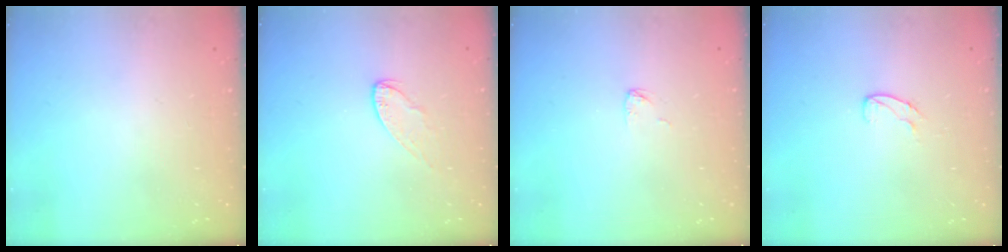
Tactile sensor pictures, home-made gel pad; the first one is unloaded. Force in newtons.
{"total": 5.5, "press": 5.5, "slide": 0.4}
{"total": 2.8, "press": 2.7, "slide": 0.2}
{"total": 5.5, "press": 5.4, "slide": 0.5}